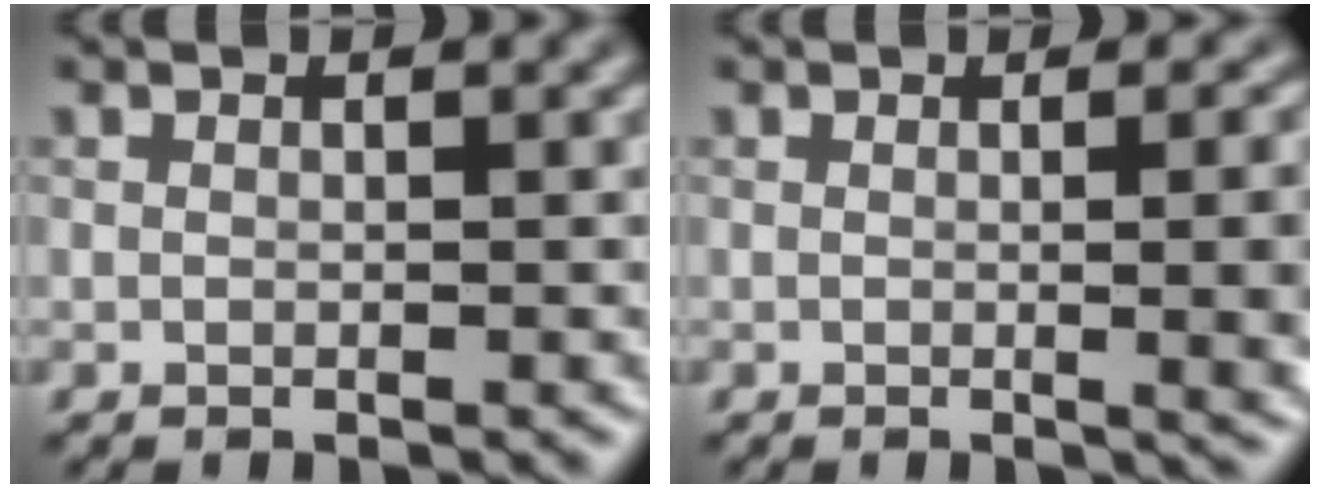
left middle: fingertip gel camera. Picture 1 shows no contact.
{"total": 7.5, "force": [0.2, 3.4, 6.7], "torque": [-0.024, 0.023, 0.011]}